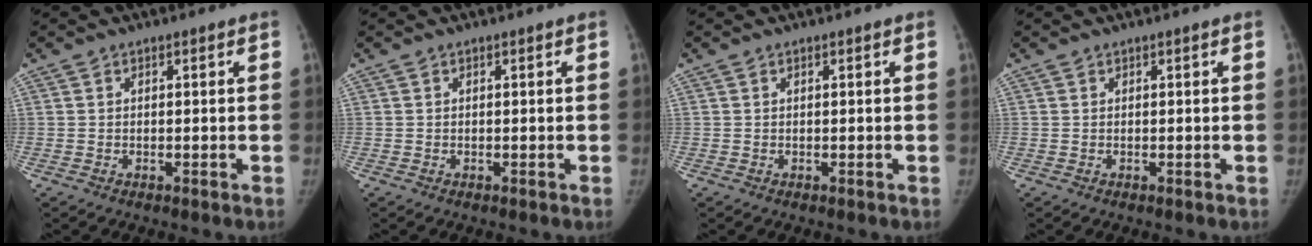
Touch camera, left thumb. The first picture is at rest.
{"total": 0.0}
{"total": 0.0}
{"total": 0.0}